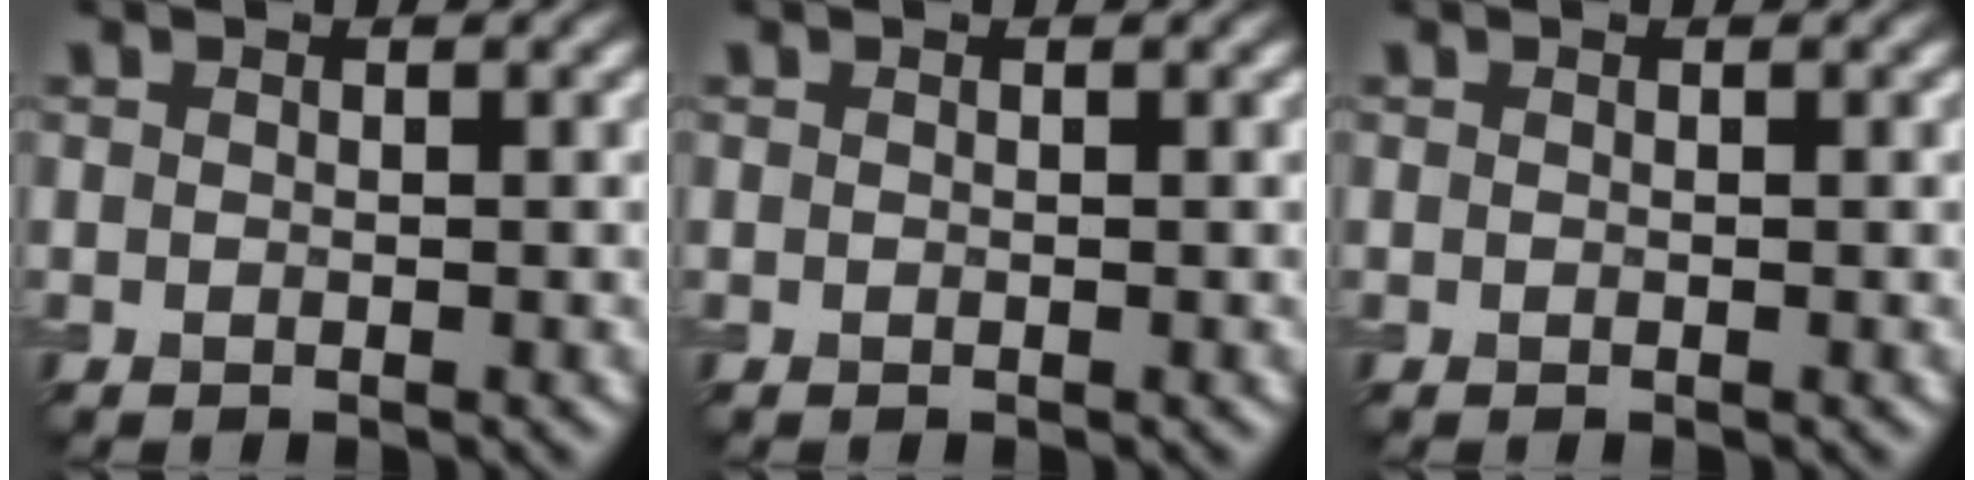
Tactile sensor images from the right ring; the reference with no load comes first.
{"total": 0.0}
{"total": 0.0}